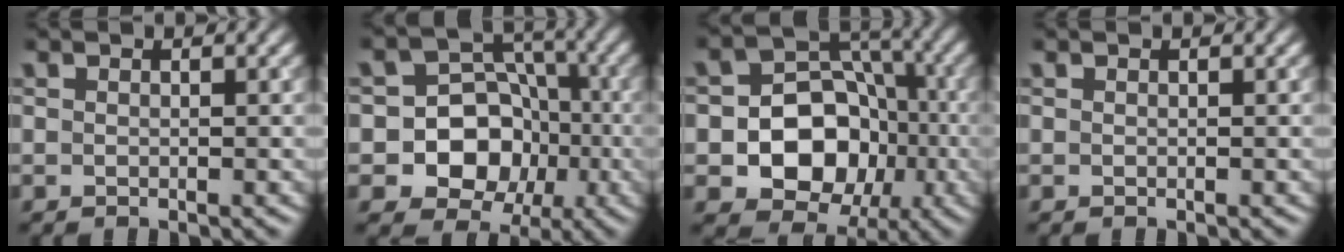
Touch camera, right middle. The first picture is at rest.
{"total": 9.6, "force": [-2.6, 8.5, 3.7], "torque": [-0.049, 0.018, -0.075]}
{"total": 9.2, "force": [-2.2, 7.5, 4.9], "torque": [-0.053, 0.002, -0.063]}
{"total": 0.0}